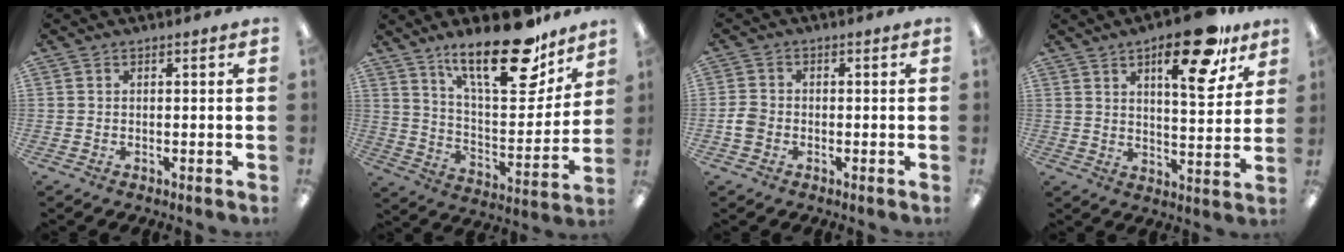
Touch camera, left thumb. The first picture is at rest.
{"total": 23.4, "force": [16.6, 8.1, 14.3], "torque": [-0.222, -0.104, 0.277]}
{"total": 3.4, "force": [-1.0, 2.8, 1.6], "torque": [-0.032, 0.006, -0.020]}
{"total": 16.9, "force": [10.6, 5.6, 11.9], "torque": [-0.163, -0.054, 0.165]}